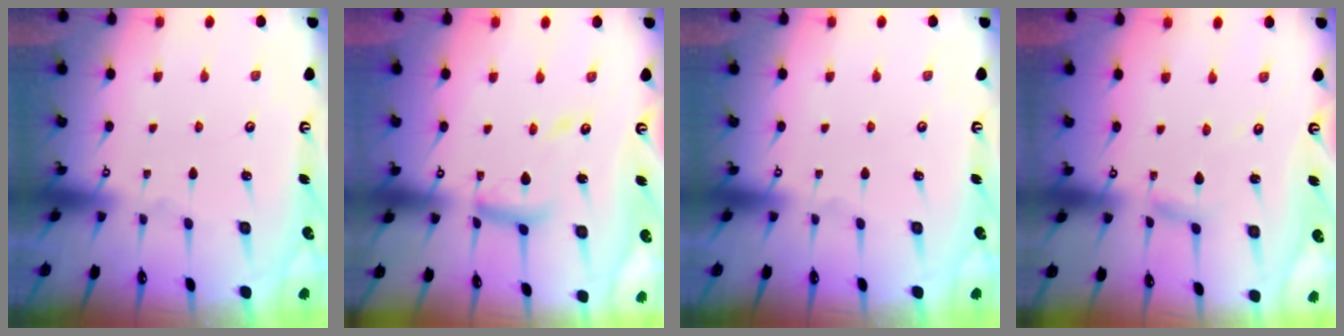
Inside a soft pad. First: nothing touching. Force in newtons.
{"total": 12.2, "press": 12.1, "slide": 1.1}
{"total": 0.0}
{"total": 3.0, "press": 3.0, "slide": 0.1}